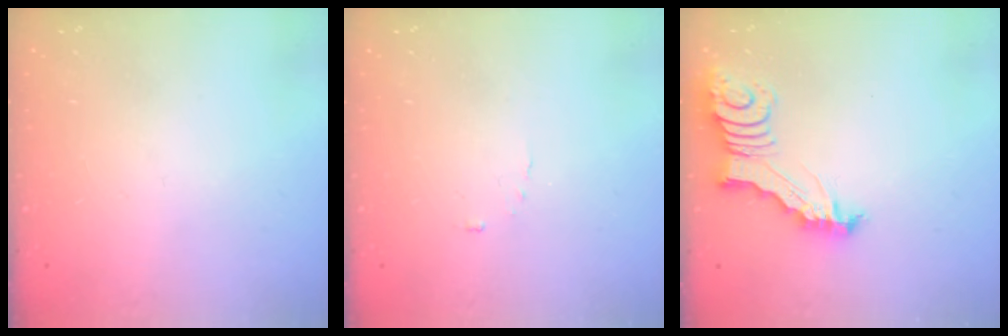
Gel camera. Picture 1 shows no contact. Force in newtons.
{"total": 2.6, "press": 2.6, "slide": 0.3}
{"total": 4.4, "press": 4.3, "slide": 0.4}